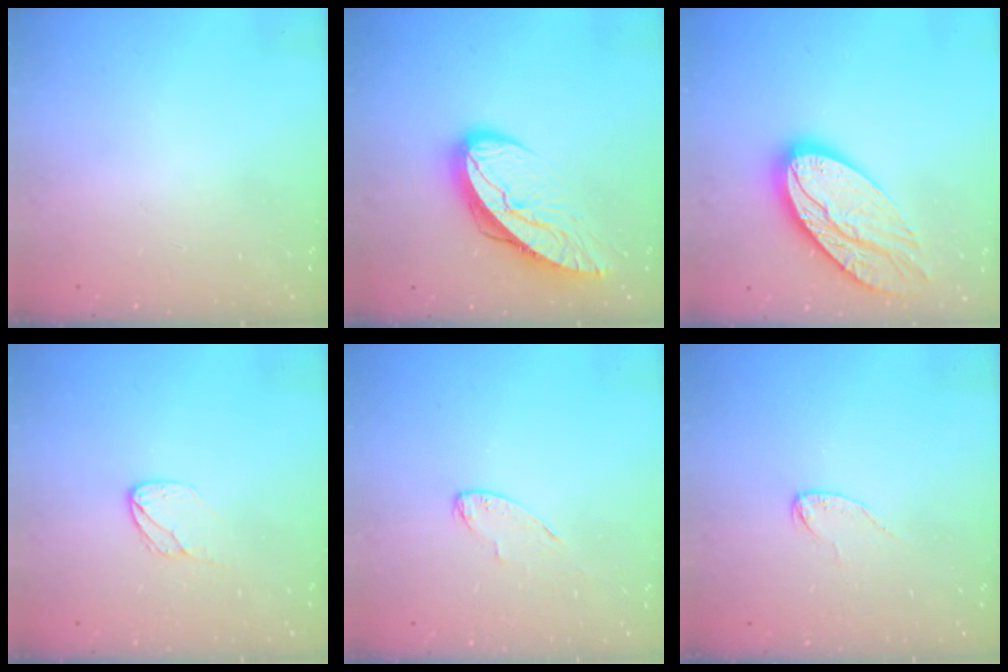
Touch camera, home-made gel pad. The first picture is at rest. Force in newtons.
{"total": 11.7, "press": 11.6, "slide": 1.3}
{"total": 18.2, "press": 18.1, "slide": 1.7}
{"total": 6.6, "press": 6.6, "slide": 0.5}
{"total": 3.6, "press": 3.6, "slide": 0.4}
{"total": 3.6, "press": 3.6, "slide": 0.3}